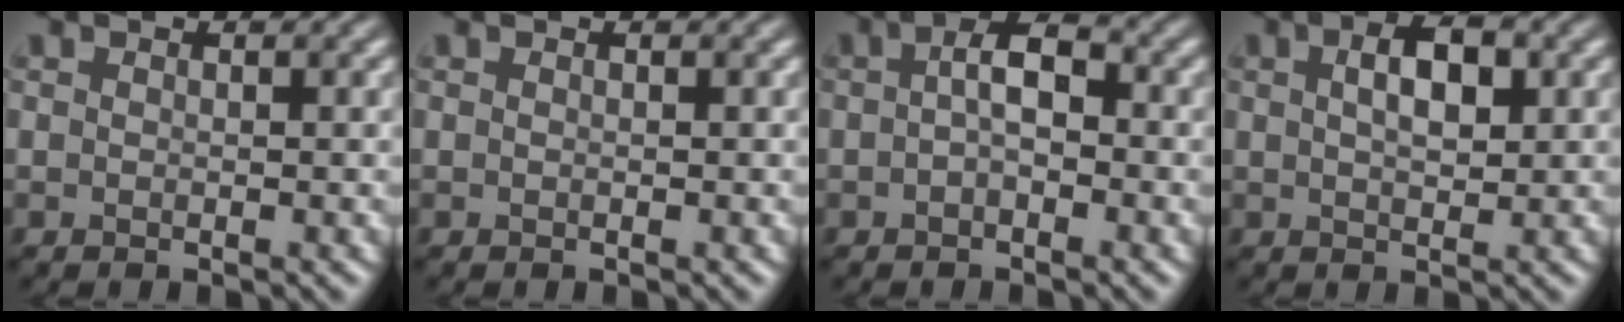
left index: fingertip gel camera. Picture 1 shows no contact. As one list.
[{"total": 0.0}, {"total": 2.9, "force": [-0.1, 1.4, 2.6], "torque": [-0.046, 0.007, -0.008]}, {"total": 3.8, "force": [1.0, 1.9, 3.1], "torque": [-0.057, 0.007, 0.018]}]